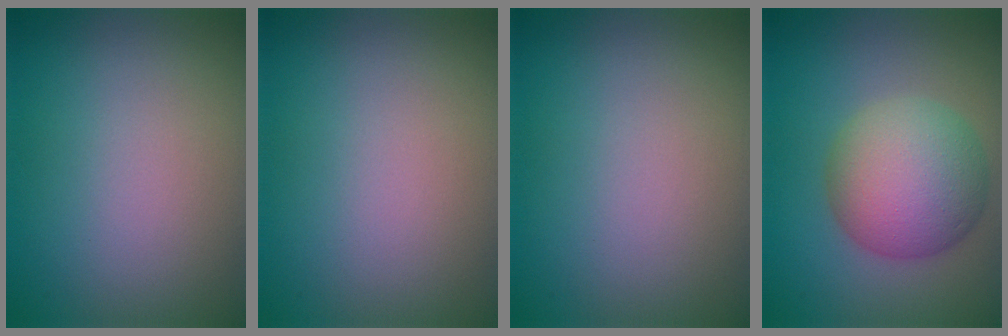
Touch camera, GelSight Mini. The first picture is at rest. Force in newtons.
{"total": 0.0}
{"total": 0.0}
{"total": 7.3, "press": 7.3, "slide": 0.2}